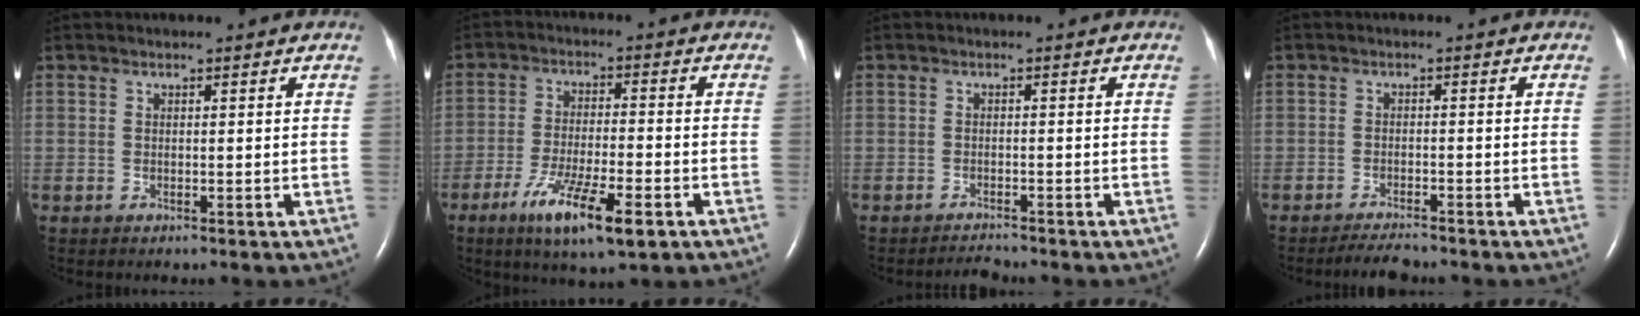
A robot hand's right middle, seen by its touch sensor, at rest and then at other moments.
{"total": 10.9, "force": [-5.7, 1.8, 9.1], "torque": [-0.170, -0.023, -0.093]}
{"total": 1.5, "force": [-1.5, 0.0, 0.0], "torque": [-0.005, -0.010, -0.023]}
{"total": 3.2, "force": [-3.0, 0.4, 1.0], "torque": [-0.025, -0.011, -0.050]}